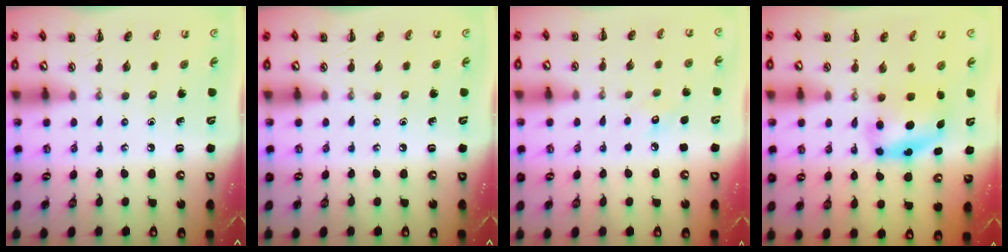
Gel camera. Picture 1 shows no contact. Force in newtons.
{"total": 0.0}
{"total": 5.5, "press": 5.3, "slide": 1.4}
{"total": 6.1, "press": 6.1, "slide": 0.8}